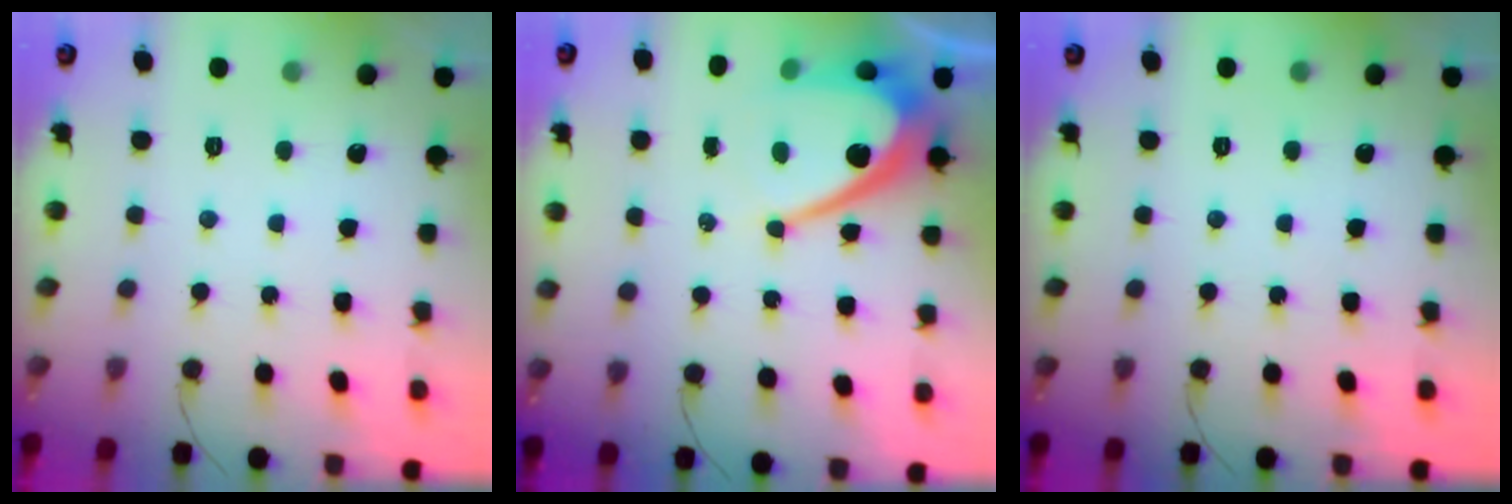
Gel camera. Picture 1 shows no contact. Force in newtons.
{"total": 12.1, "press": 12.1, "slide": 0.8}
{"total": 0.0}